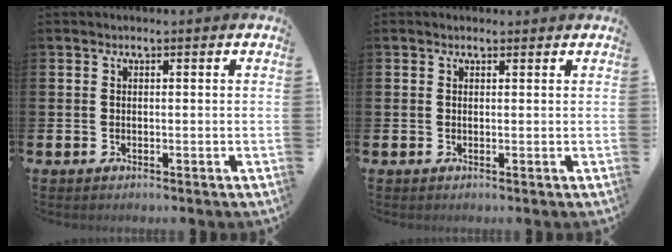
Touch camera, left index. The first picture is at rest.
{"total": 0.5, "force": [0.4, 0.2, 0.1], "torque": [0.006, 0.000, 0.005]}